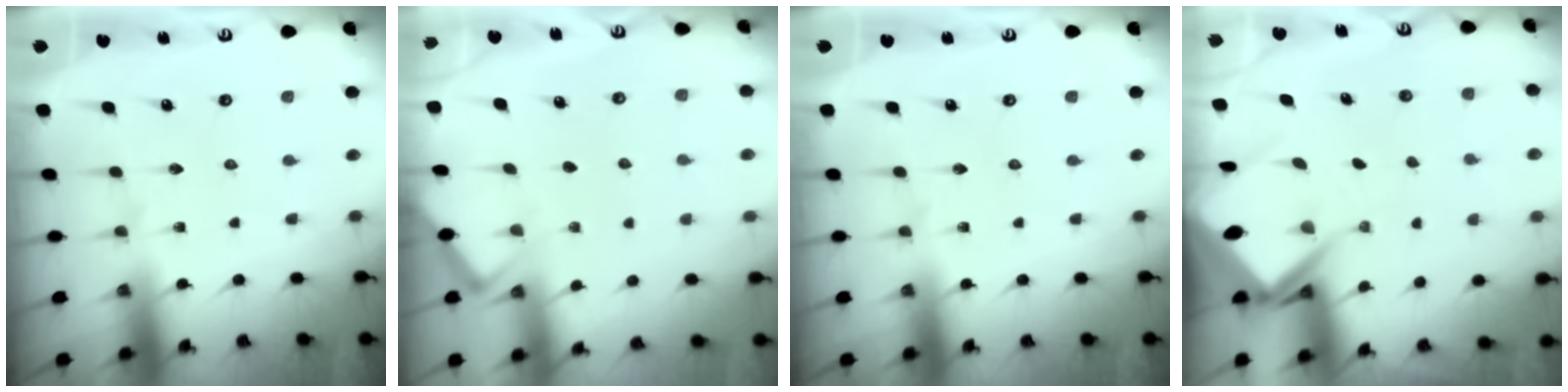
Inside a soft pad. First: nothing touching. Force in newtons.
{"total": 2.1, "press": 2.1, "slide": 0.3}
{"total": 0.0}
{"total": 6.2, "press": 6.2, "slide": 0.5}